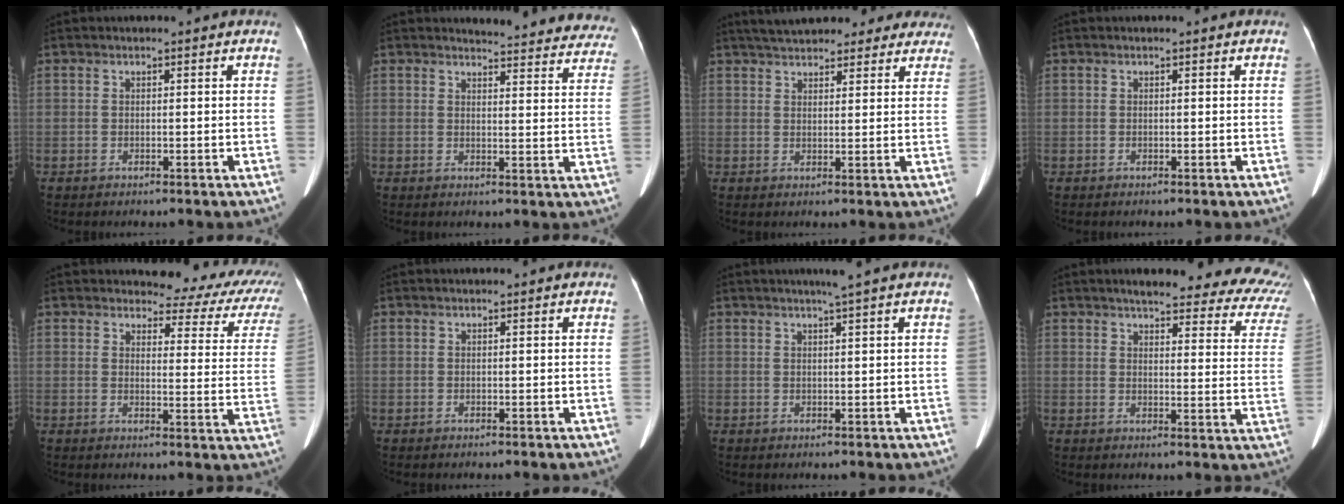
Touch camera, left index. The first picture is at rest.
{"total": 20.2, "force": [19.5, 3.7, 4.2], "torque": [-0.031, -0.073, 0.199]}
{"total": 19.7, "force": [17.3, 6.3, 7.0], "torque": [-0.105, 0.034, 0.218]}
{"total": 0.0}
{"total": 13.0, "force": [11.5, 4.3, 4.1], "torque": [-0.015, -0.035, 0.096]}
{"total": 1.2, "force": [1.1, 0.1, 0.3], "torque": [-0.012, 0.015, 0.012]}
{"total": 2.8, "force": [2.1, -0.8, 1.6], "torque": [-0.021, 0.002, 0.035]}
{"total": 21.6, "force": [19.1, 5.0, 8.7], "torque": [-0.084, -0.035, 0.196]}